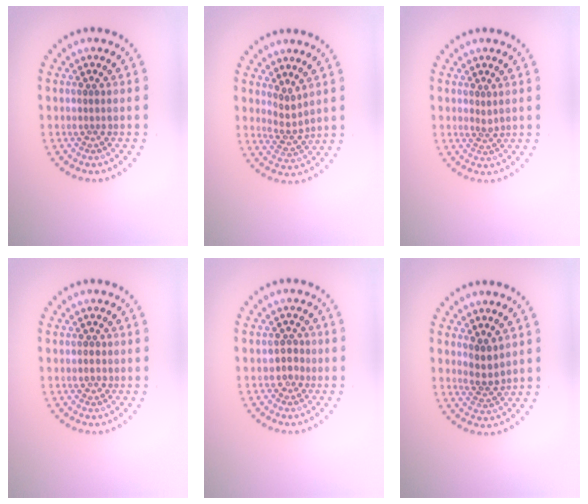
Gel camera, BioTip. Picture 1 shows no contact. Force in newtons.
{"total": 2.1, "press": 1.6, "slide": 1.4}
{"total": 1.0, "press": 0.7, "slide": 0.7}
{"total": 1.0, "press": 1.0, "slide": 0.3}
{"total": 1.6, "press": 1.3, "slide": 1.0}
{"total": 2.2, "press": 1.9, "slide": 1.3}